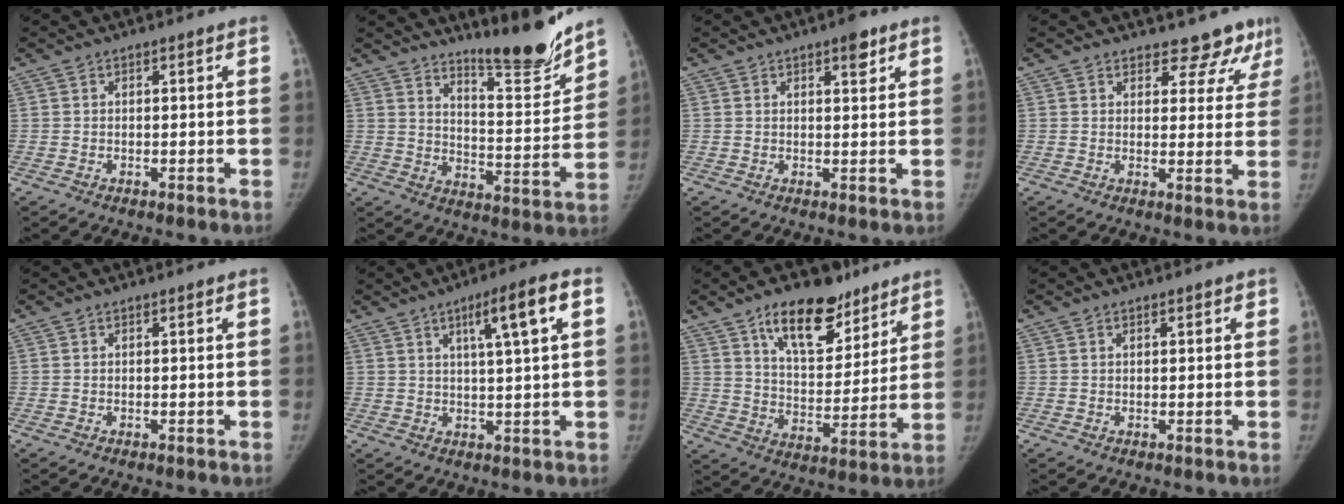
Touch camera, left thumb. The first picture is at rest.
{"total": 14.2, "force": [12.2, 2.1, 7.0], "torque": [-0.073, -0.105, 0.193]}
{"total": 3.2, "force": [2.0, 1.1, 2.2], "torque": [-0.021, -0.009, 0.026]}
{"total": 8.8, "force": [7.7, 4.0, 1.6], "torque": [0.034, -0.040, 0.073]}
{"total": 0.0}
{"total": 8.7, "force": [3.2, 0.6, 8.1], "torque": [-0.128, 0.002, 0.049]}
{"total": 16.4, "force": [10.5, 8.1, 9.7], "torque": [-0.105, -0.055, 0.172]}
{"total": 1.3, "force": [0.7, 0.5, 0.9], "torque": [-0.009, 0.000, 0.007]}